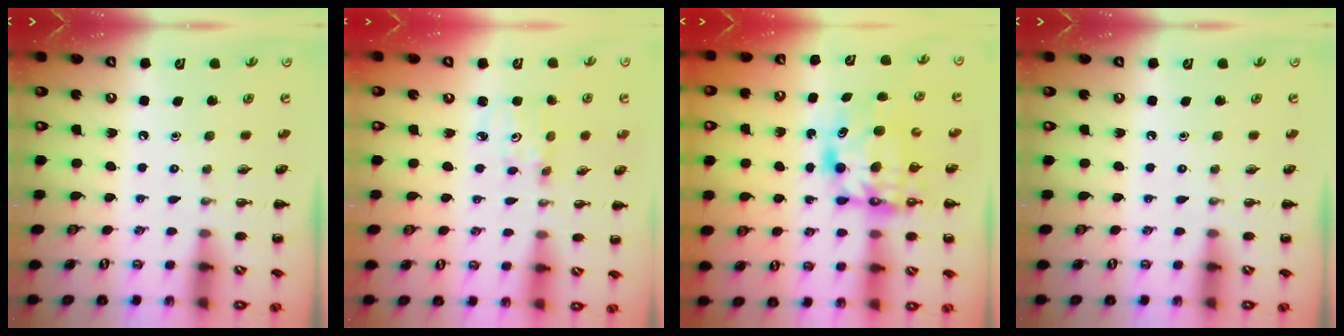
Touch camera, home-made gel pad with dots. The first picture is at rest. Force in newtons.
{"total": 2.6, "press": 2.6, "slide": 0.3}
{"total": 9.5, "press": 9.4, "slide": 1.7}
{"total": 0.0}